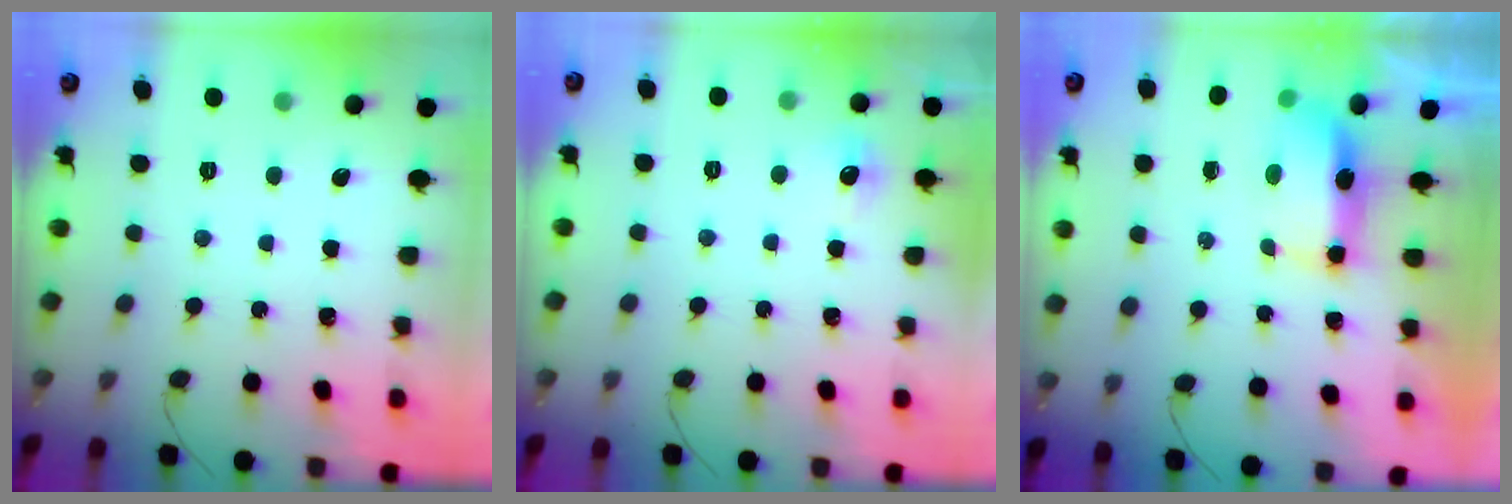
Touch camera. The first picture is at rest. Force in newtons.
{"total": 4.8, "press": 4.7, "slide": 1.2}
{"total": 11.6, "press": 8.3, "slide": 8.0}